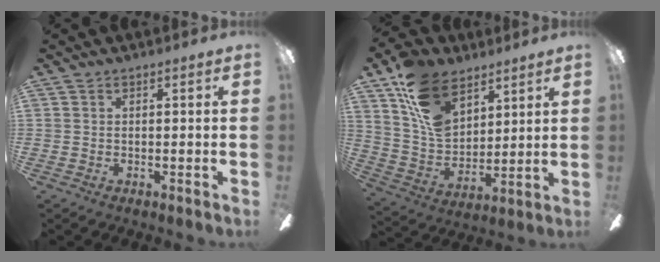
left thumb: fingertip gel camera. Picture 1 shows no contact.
{"total": 16.3, "force": [9.9, 10.1, 8.0], "torque": [-0.165, -0.033, 0.196]}